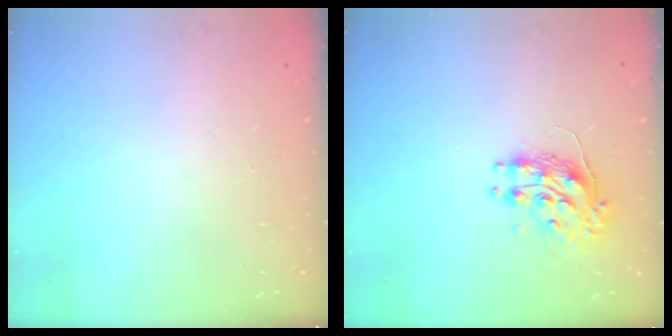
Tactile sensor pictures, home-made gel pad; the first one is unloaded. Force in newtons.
{"total": 9.0, "press": 9.0, "slide": 0.4}